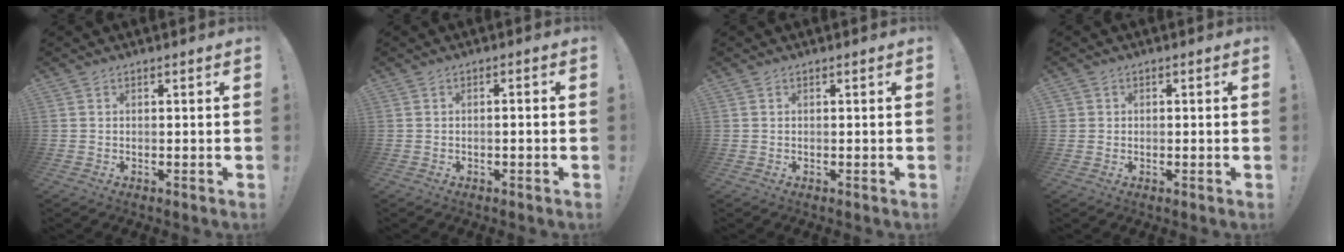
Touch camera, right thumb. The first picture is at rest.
{"total": 1.6, "force": [-1.0, -0.2, 1.3], "torque": [-0.027, 0.005, -0.018]}
{"total": 0.0}
{"total": 1.1, "force": [-0.2, 1.1, 0.3], "torque": [-0.011, 0.005, -0.002]}